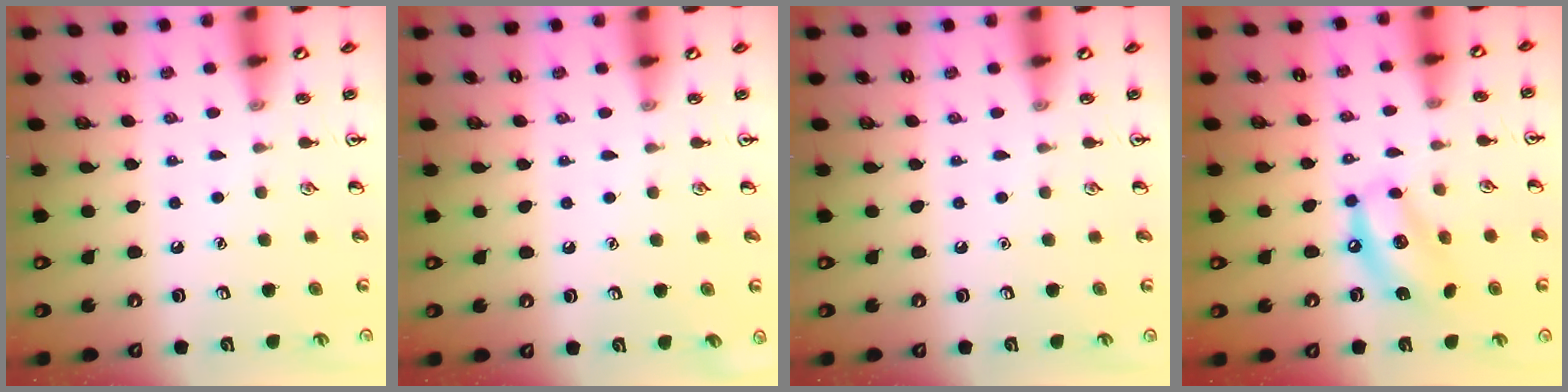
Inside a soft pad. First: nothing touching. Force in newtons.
{"total": 0.0}
{"total": 0.0}
{"total": 10.5, "press": 10.2, "slide": 2.7}